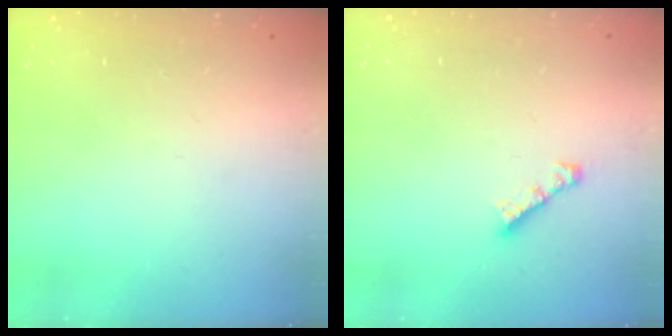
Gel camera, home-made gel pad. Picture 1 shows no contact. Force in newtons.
{"total": 3.0, "press": 3.0, "slide": 0.3}